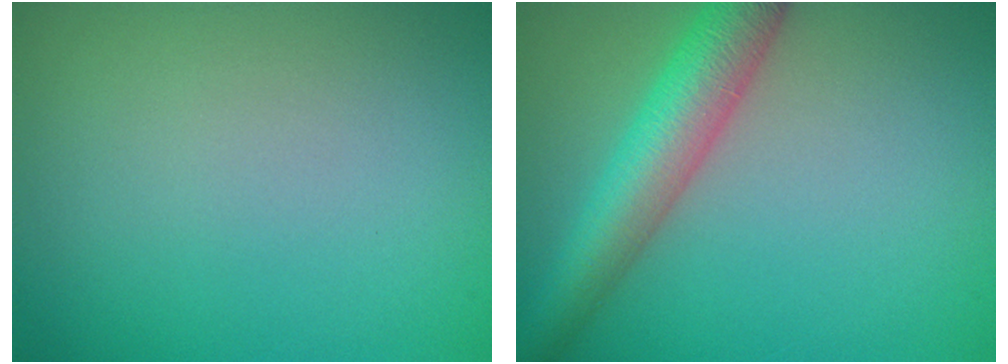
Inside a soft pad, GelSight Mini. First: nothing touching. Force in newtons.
{"total": 5.7, "press": 5.7, "slide": 0.2}